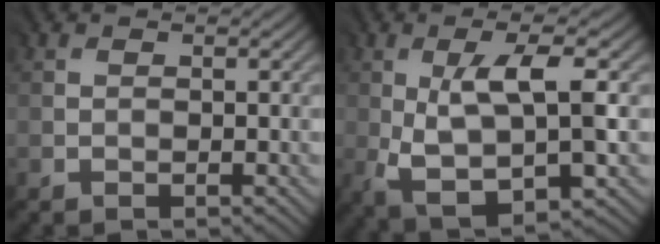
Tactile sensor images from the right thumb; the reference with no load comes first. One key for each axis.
{"total": 8.8, "fx": -0.3, "fy": 3.1, "fz": 8.2, "tx": -0.164, "ty": -0.005, "tz": 0.001}